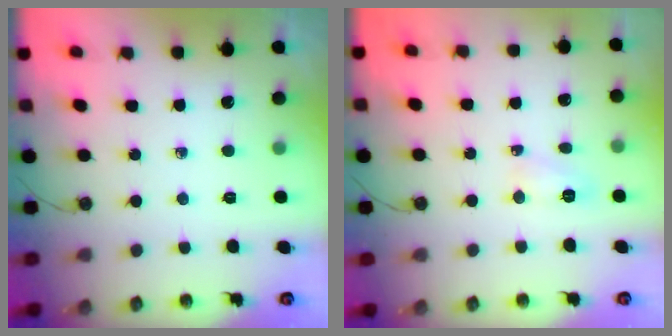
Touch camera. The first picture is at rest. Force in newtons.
{"total": 3.9, "press": 3.8, "slide": 0.7}